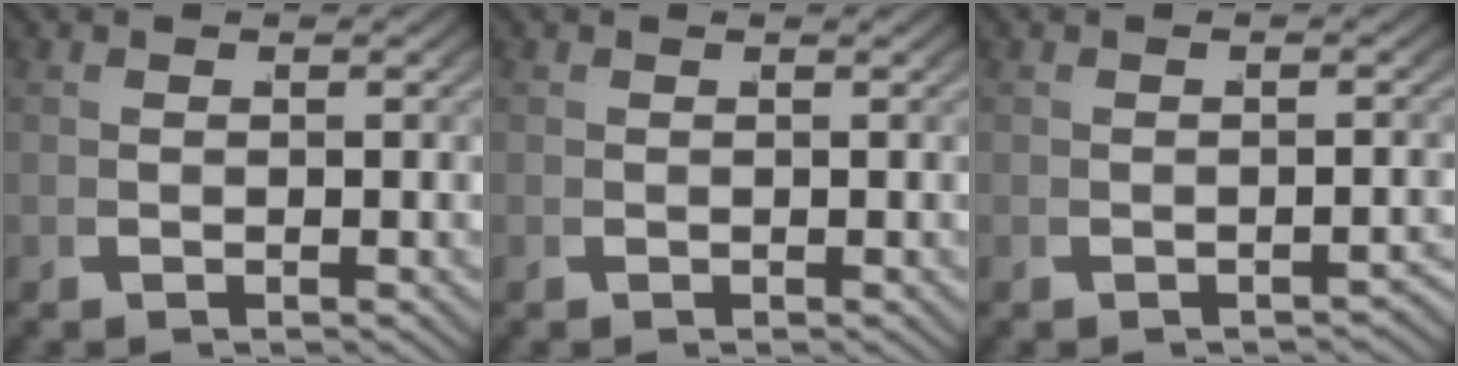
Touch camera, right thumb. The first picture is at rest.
{"total": 0.0}
{"total": 1.8, "force": [-1.7, 0.3, 0.5], "torque": [-0.009, 0.001, -0.023]}